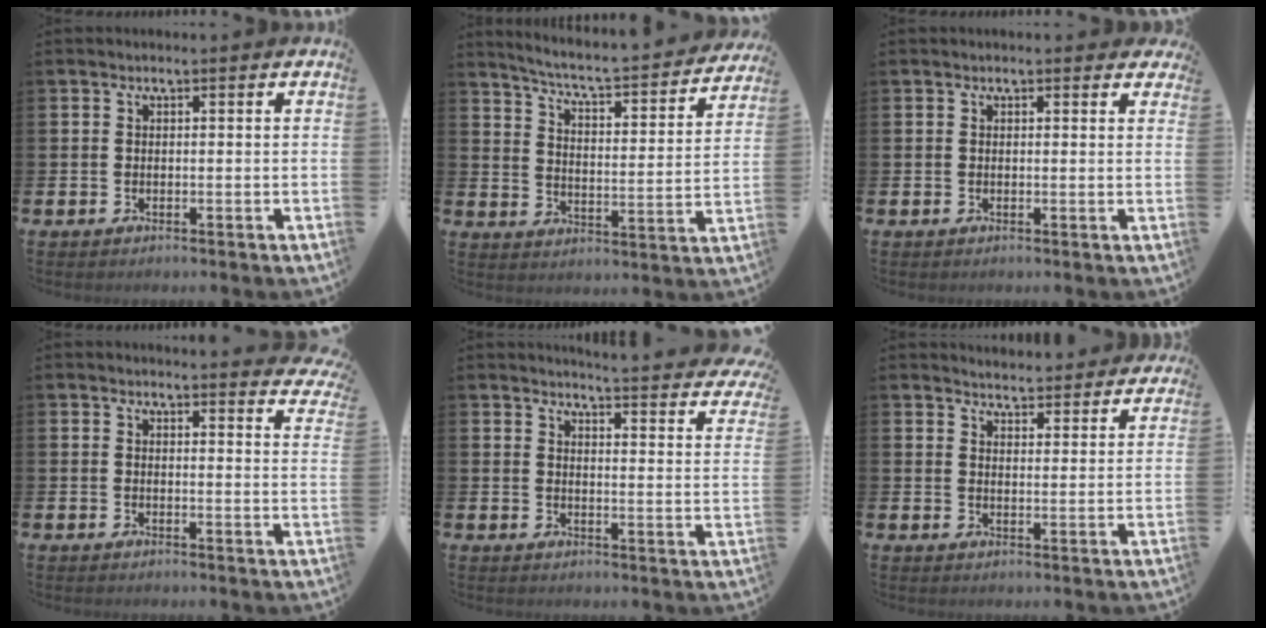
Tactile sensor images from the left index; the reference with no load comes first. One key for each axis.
{"total": 5.4, "fx": 4.9, "fy": 0.3, "fz": 2.0, "tx": -0.068, "ty": -0.044, "tz": 0.076}
{"total": 0.6, "fx": 0.6, "fy": 0.3, "fz": 0.1, "tx": 0.006, "ty": 0.002, "tz": 0.009}
{"total": 2.8, "fx": 2.8, "fy": 0.1, "fz": 0.0, "tx": 0.013, "ty": -0.023, "tz": 0.047}
{"total": 4.7, "fx": 4.7, "fy": -0.1, "fz": 0.8, "tx": -0.013, "ty": -0.043, "tz": 0.076}
{"total": 4.5, "fx": 4.4, "fy": 0.5, "fz": -0.2, "tx": -0.007, "ty": -0.030, "tz": 0.080}